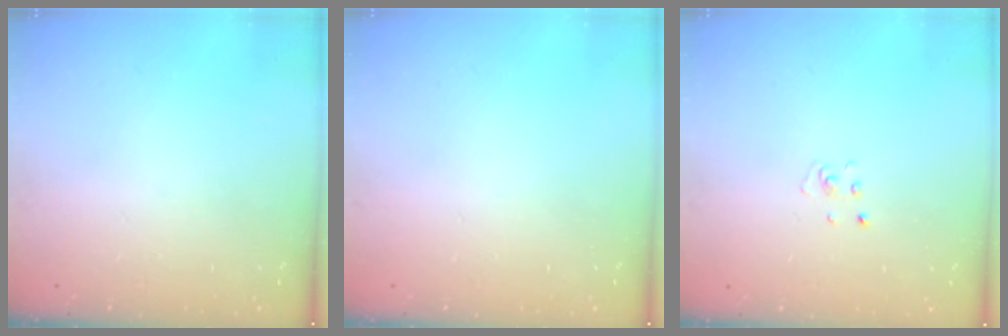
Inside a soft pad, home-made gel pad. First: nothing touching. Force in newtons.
{"total": 0.0}
{"total": 2.6, "press": 2.6, "slide": 0.3}